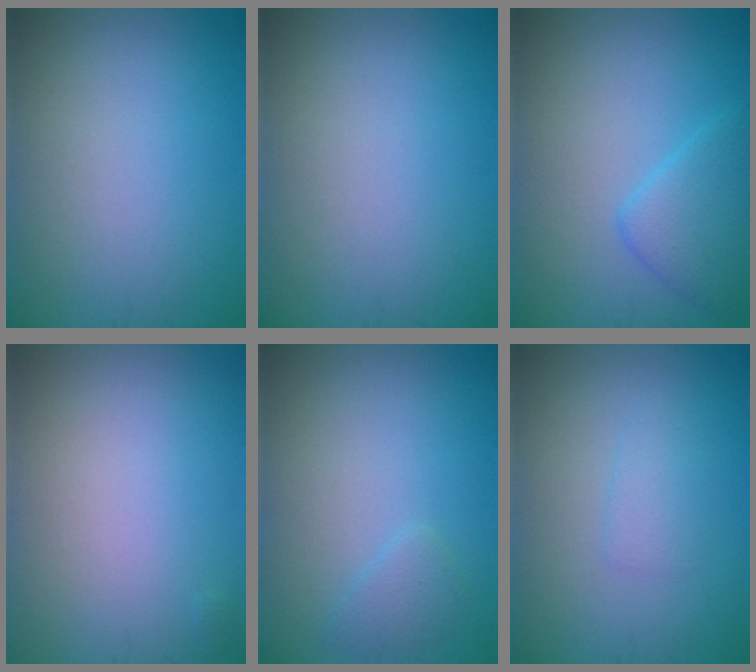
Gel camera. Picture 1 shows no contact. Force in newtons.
{"total": 0.0}
{"total": 2.3, "press": 2.3, "slide": 0.0}
{"total": 0.0}
{"total": 1.3, "press": 1.2, "slide": 0.2}
{"total": 1.4, "press": 1.4, "slide": 0.1}